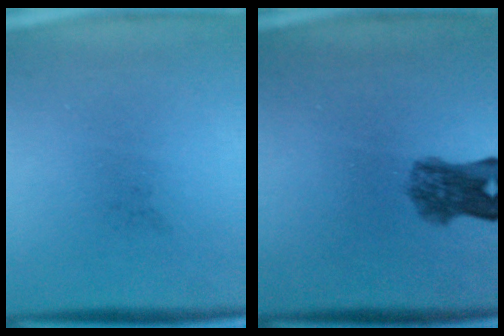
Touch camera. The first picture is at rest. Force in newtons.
{"total": 5.6}